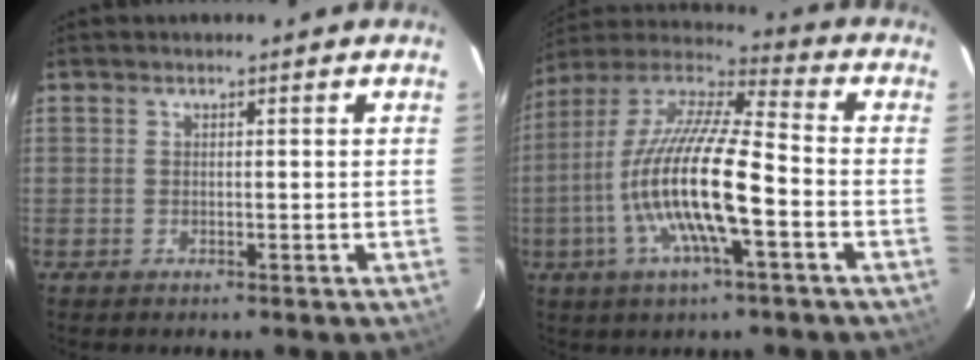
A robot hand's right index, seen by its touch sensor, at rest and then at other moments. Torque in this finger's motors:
{"motor_torque": [1.06, -0.51, 1.05, 0.21]}